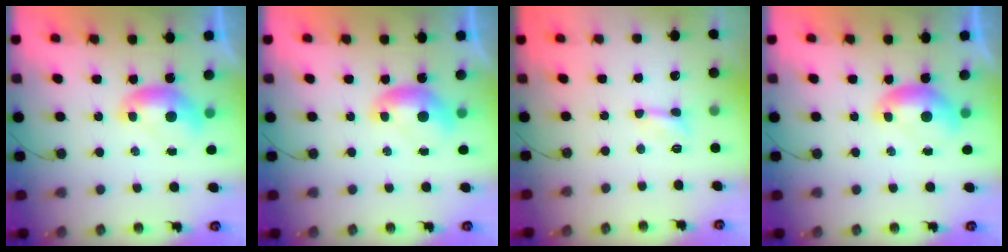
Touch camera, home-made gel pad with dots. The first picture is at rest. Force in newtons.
{"total": 0.0}
{"total": 2.5, "press": 2.4, "slide": 0.6}
{"total": 0.0}